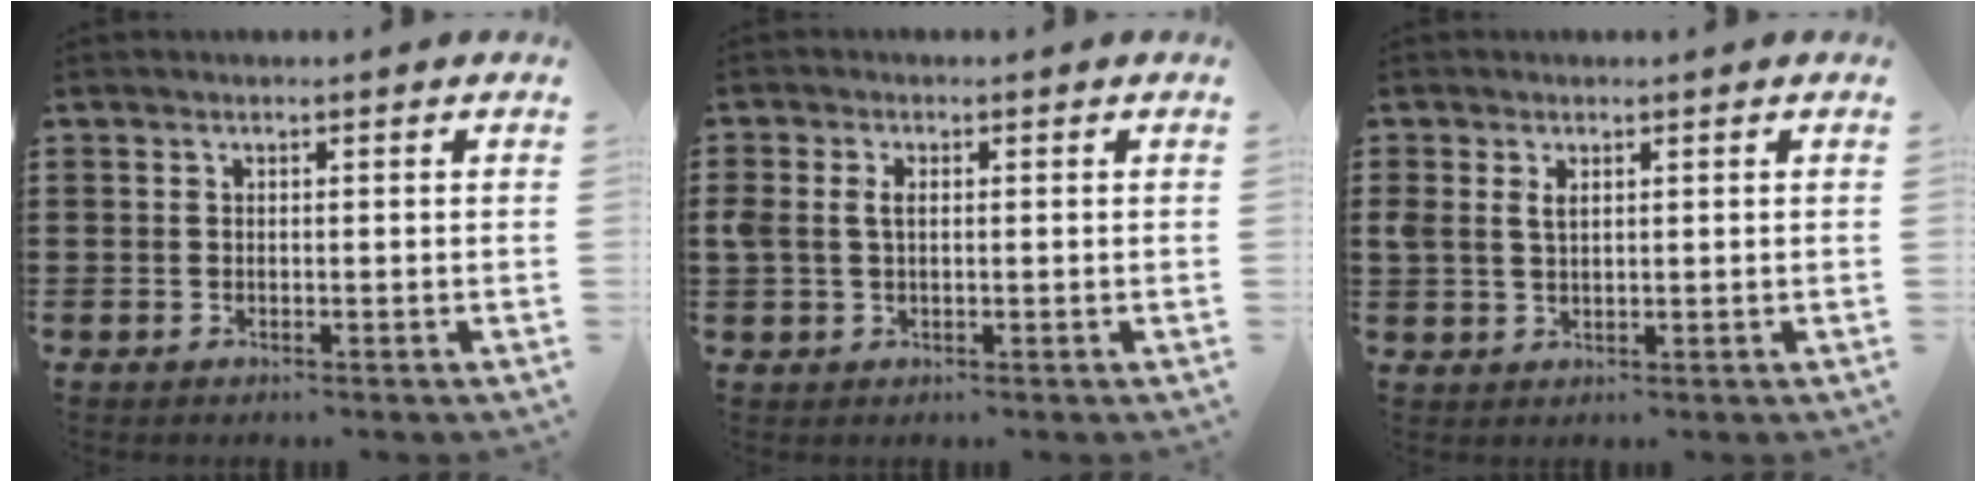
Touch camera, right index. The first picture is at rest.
{"total": 2.4, "force": [0.3, 1.5, 1.8], "torque": [-0.047, 0.005, 0.003]}
{"total": 2.1, "force": [0.9, 1.2, 1.5], "torque": [-0.033, 0.005, 0.017]}